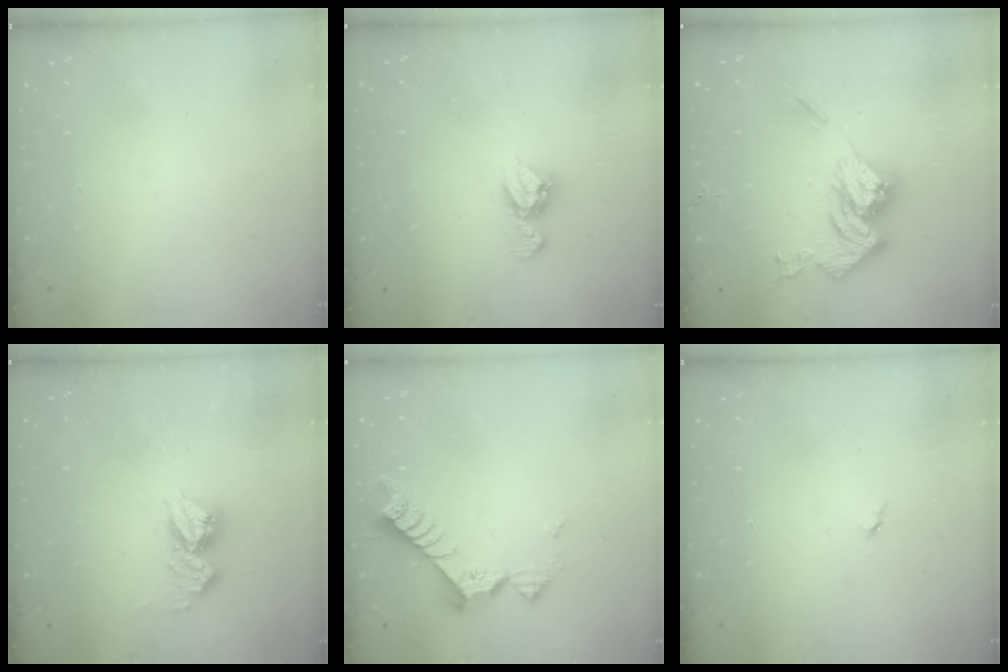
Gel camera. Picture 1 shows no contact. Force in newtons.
{"total": 7.8, "press": 7.8, "slide": 0.6}
{"total": 16.4, "press": 16.4, "slide": 1.7}
{"total": 10.7, "press": 10.7, "slide": 1.0}
{"total": 8.6, "press": 8.5, "slide": 0.8}
{"total": 2.8, "press": 2.8, "slide": 0.4}